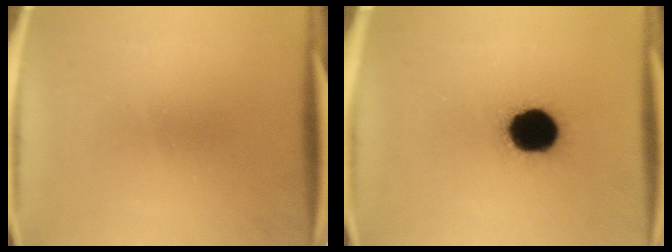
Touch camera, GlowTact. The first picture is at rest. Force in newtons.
{"total": 15.4}